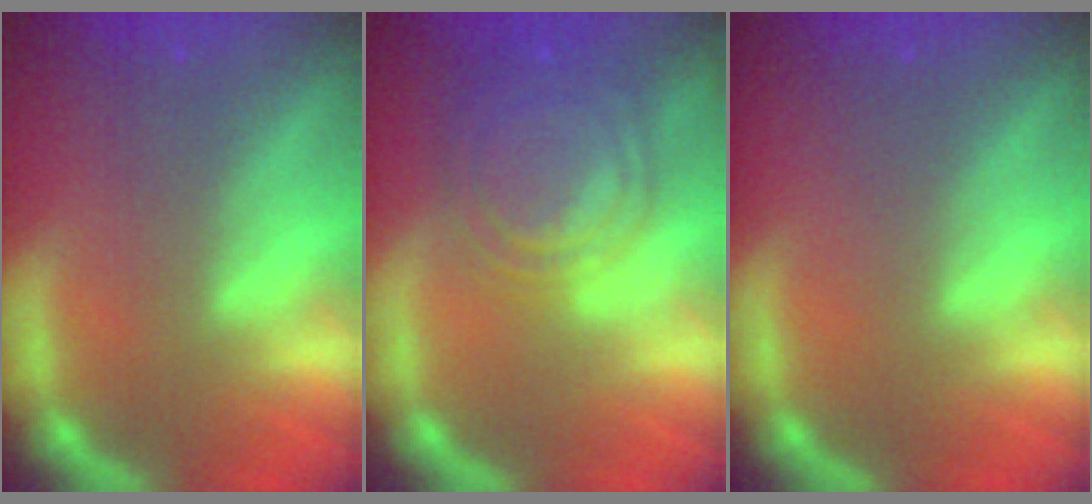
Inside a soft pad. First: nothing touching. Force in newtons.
{"total": 8.5}
{"total": 0.0}